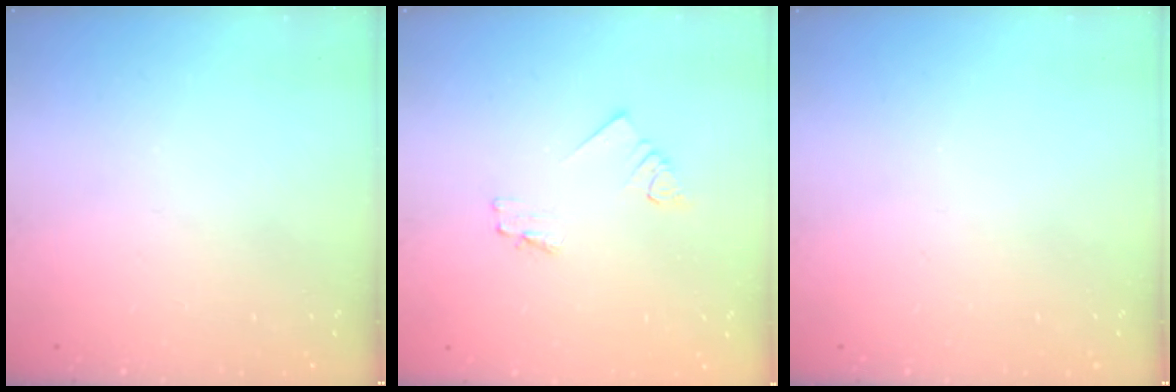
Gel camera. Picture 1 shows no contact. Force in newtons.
{"total": 1.7, "press": 1.7, "slide": 0.3}
{"total": 0.0}